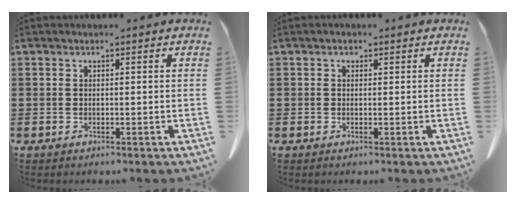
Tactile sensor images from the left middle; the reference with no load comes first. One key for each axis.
{"total": 0.7, "fx": 0.1, "fy": 0.6, "fz": 0.3, "tx": -0.009, "ty": 0.004, "tz": 0.003}